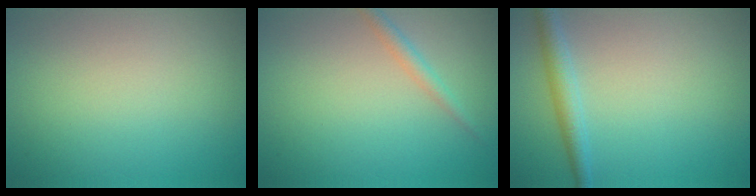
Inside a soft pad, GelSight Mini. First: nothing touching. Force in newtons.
{"total": 1.4, "press": 1.4, "slide": 0.1}
{"total": 2.3, "press": 2.2, "slide": 0.1}